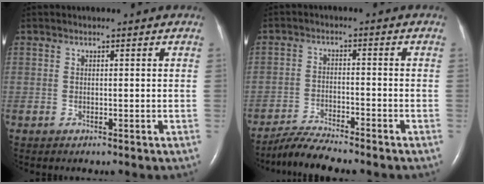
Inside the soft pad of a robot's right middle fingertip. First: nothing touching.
{"total": 5.7, "force": [-5.4, -0.3, 1.9], "torque": [-0.038, -0.022, -0.099]}